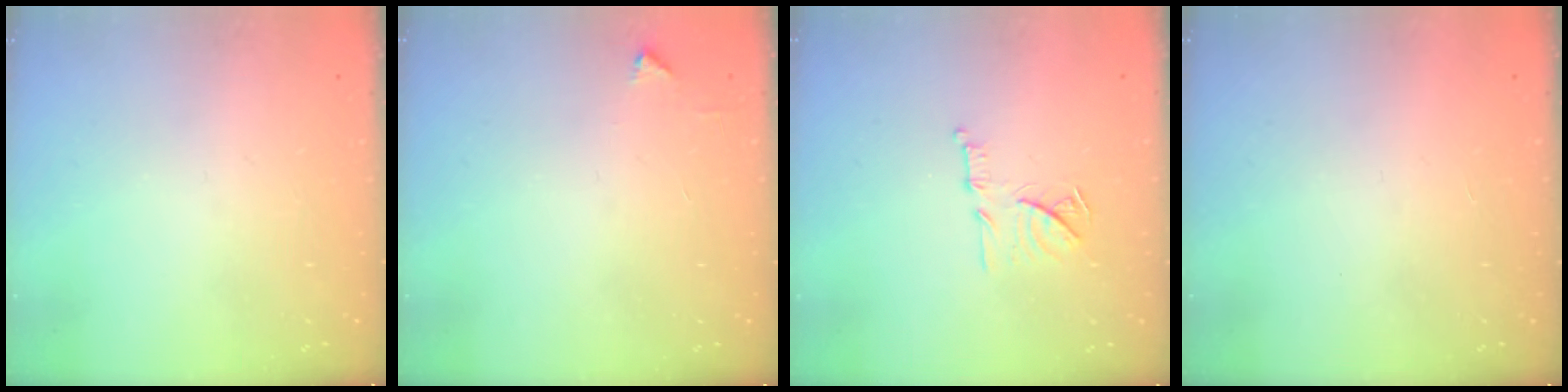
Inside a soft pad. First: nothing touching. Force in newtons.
{"total": 2.1, "press": 2.1, "slide": 0.3}
{"total": 11.8, "press": 11.8, "slide": 0.7}
{"total": 1.5, "press": 1.5, "slide": 0.1}